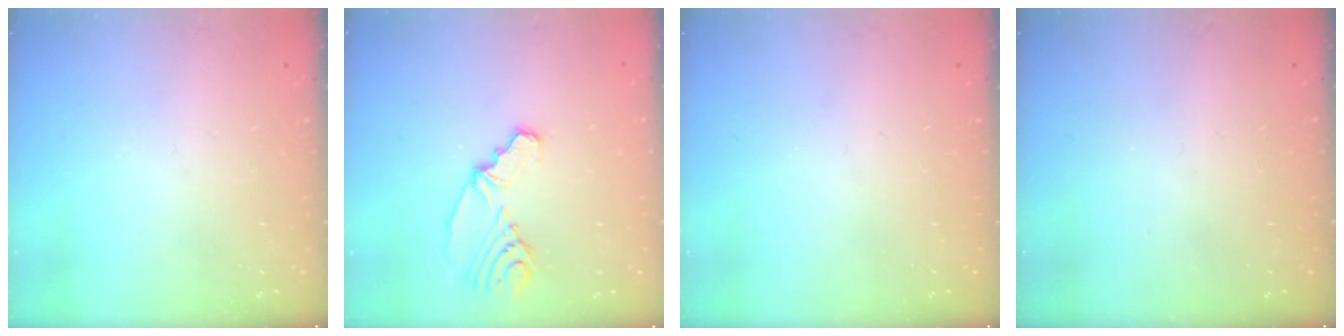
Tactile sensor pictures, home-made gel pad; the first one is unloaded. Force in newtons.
{"total": 6.3, "press": 4.9, "slide": 4.0}
{"total": 0.0}
{"total": 0.0}